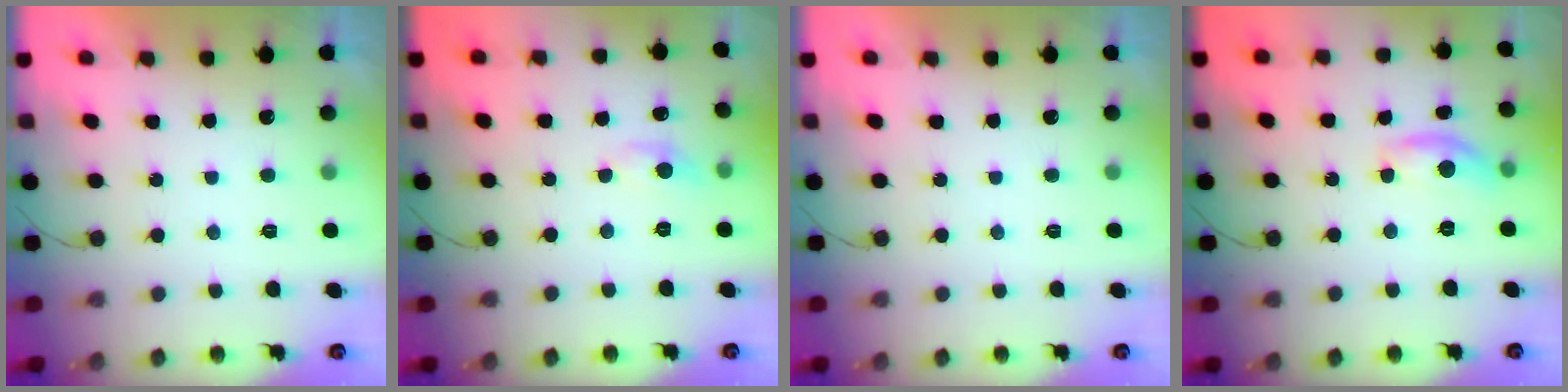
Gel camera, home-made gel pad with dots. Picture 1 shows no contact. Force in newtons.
{"total": 4.4, "press": 4.4, "slide": 0.5}
{"total": 0.0}
{"total": 8.2, "press": 8.2, "slide": 0.4}